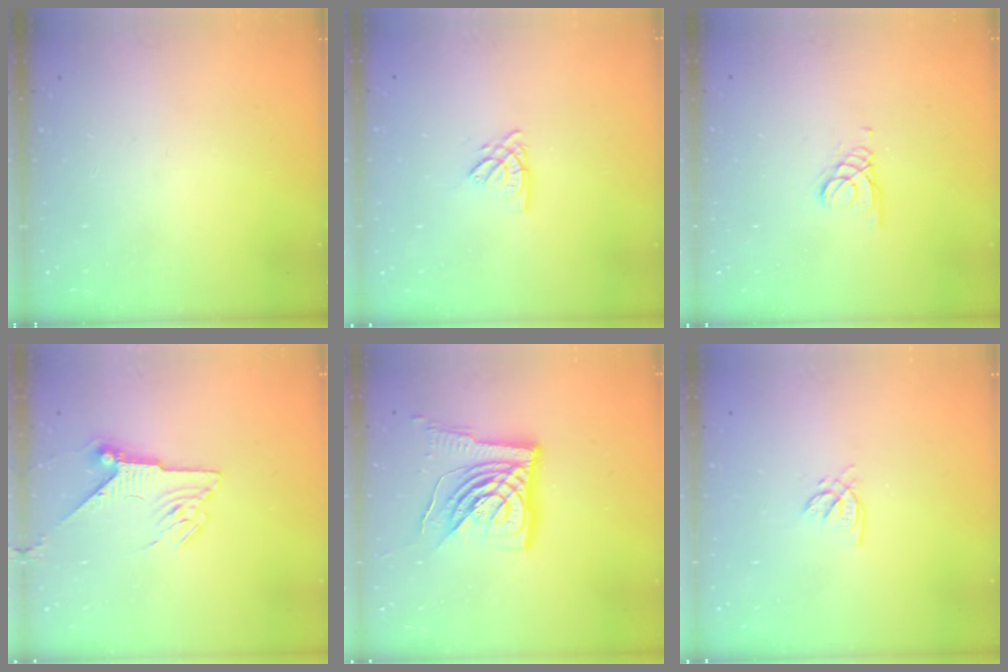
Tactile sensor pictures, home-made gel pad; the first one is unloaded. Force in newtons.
{"total": 2.7, "press": 2.7, "slide": 0.3}
{"total": 1.6, "press": 1.6, "slide": 0.0}
{"total": 6.5, "press": 6.4, "slide": 0.9}
{"total": 15.5, "press": 15.4, "slide": 1.8}
{"total": 2.2, "press": 2.2, "slide": 0.2}